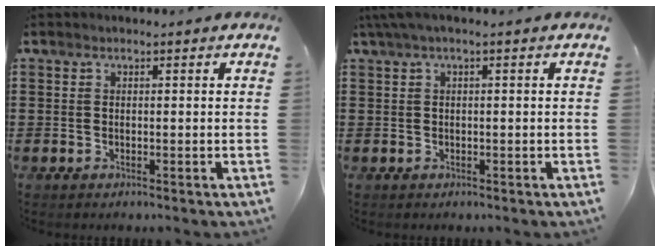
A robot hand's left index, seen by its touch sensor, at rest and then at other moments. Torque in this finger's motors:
{"motor_torque": [0.23, -0.19, 0.38, 0.09]}